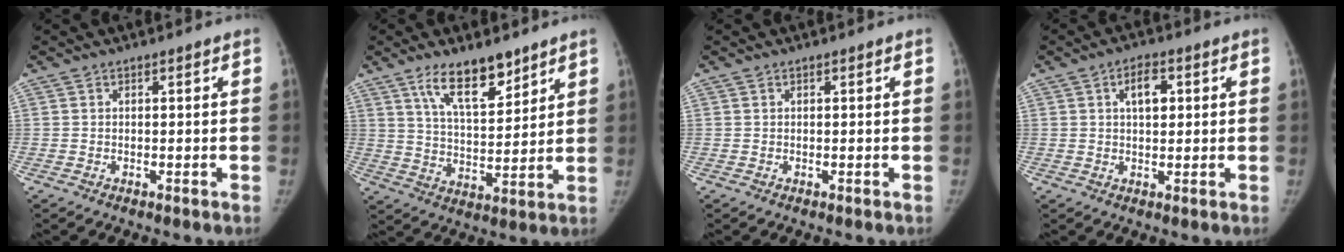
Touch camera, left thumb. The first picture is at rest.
{"total": 11.6, "force": [7.9, 4.4, 7.3], "torque": [-0.100, -0.051, 0.144]}
{"total": 0.0}
{"total": 5.1, "force": [1.6, 2.9, 3.9], "torque": [-0.049, 0.002, 0.023]}